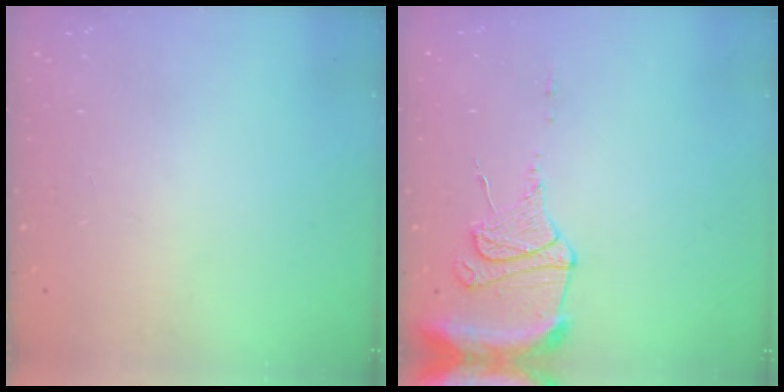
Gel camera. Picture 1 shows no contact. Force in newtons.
{"total": 11.4, "press": 11.3, "slide": 1.2}